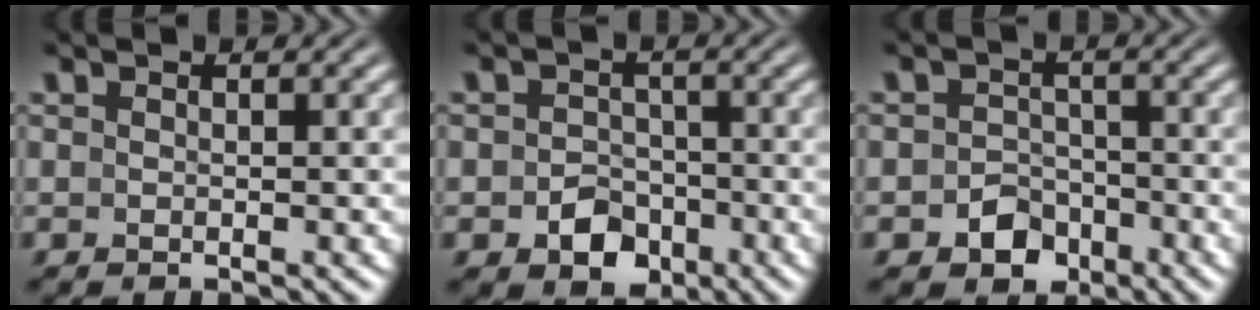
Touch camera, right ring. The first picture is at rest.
{"total": 4.2, "force": [-2.5, 3.2, 1.2], "torque": [0.000, -0.015, -0.036]}
{"total": 4.1, "force": [-2.7, 3.1, 0.7], "torque": [-0.005, -0.016, -0.040]}